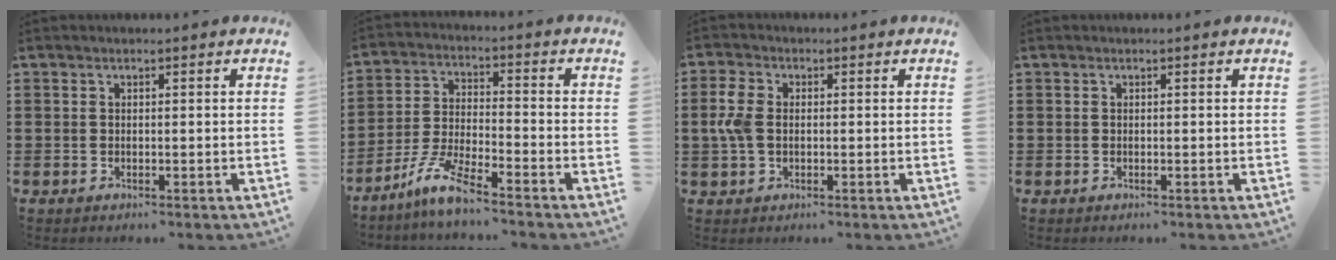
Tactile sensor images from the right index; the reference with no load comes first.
{"total": 6.9, "force": [-5.7, 0.1, 3.8], "torque": [-0.103, -0.016, -0.116]}
{"total": 4.6, "force": [0.1, 3.0, 3.5], "torque": [-0.096, 0.003, -0.006]}
{"total": 0.0}